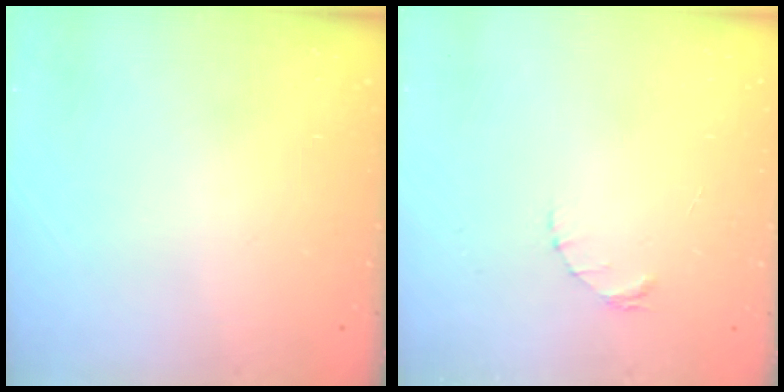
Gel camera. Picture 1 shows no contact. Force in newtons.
{"total": 1.6, "press": 1.5, "slide": 0.3}